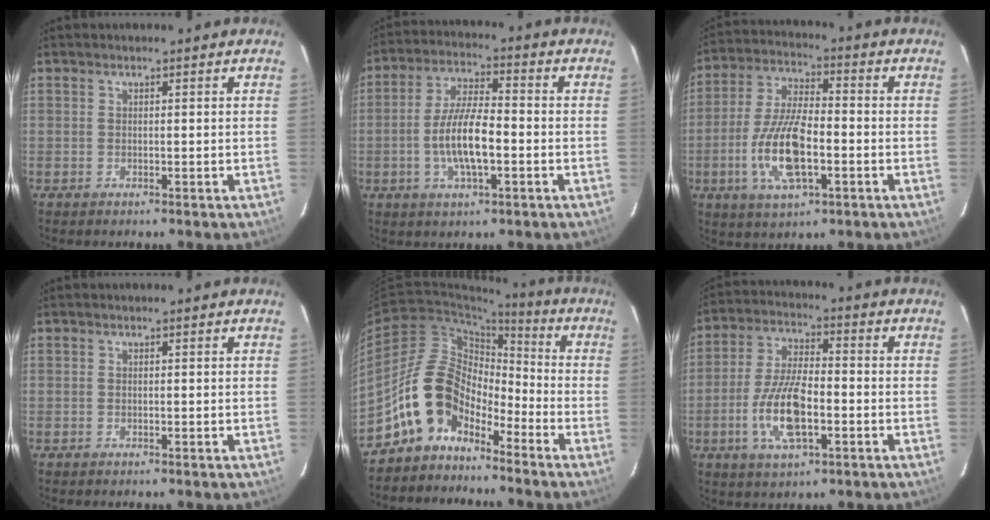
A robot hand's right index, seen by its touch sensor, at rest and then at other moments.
{"total": 9.8, "force": [-2.5, 2.9, 9.1], "torque": [-0.181, 0.001, -0.045]}
{"total": 13.4, "force": [-3.9, 4.8, 11.9], "torque": [-0.248, -0.005, -0.073]}
{"total": 0.0}
{"total": 11.5, "force": [-7.6, 7.2, 4.9], "torque": [-0.086, 0.032, -0.144]}
{"total": 11.9, "force": [-3.7, 4.4, 10.4], "torque": [-0.215, -0.003, -0.068]}